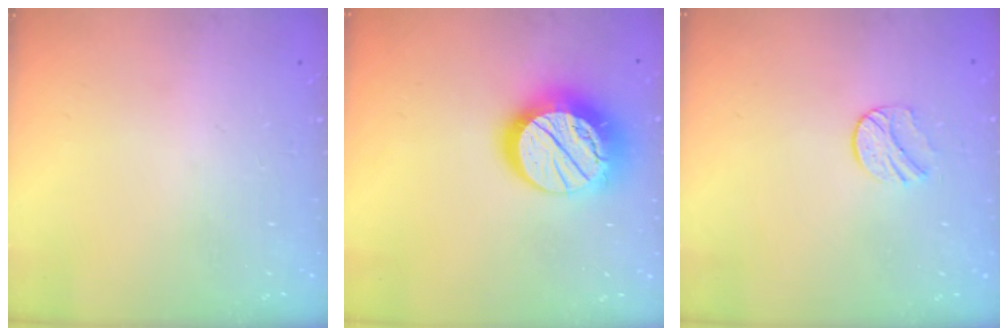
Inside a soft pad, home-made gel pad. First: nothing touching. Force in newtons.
{"total": 19.6, "press": 19.5, "slide": 1.5}
{"total": 6.4, "press": 6.4, "slide": 0.7}